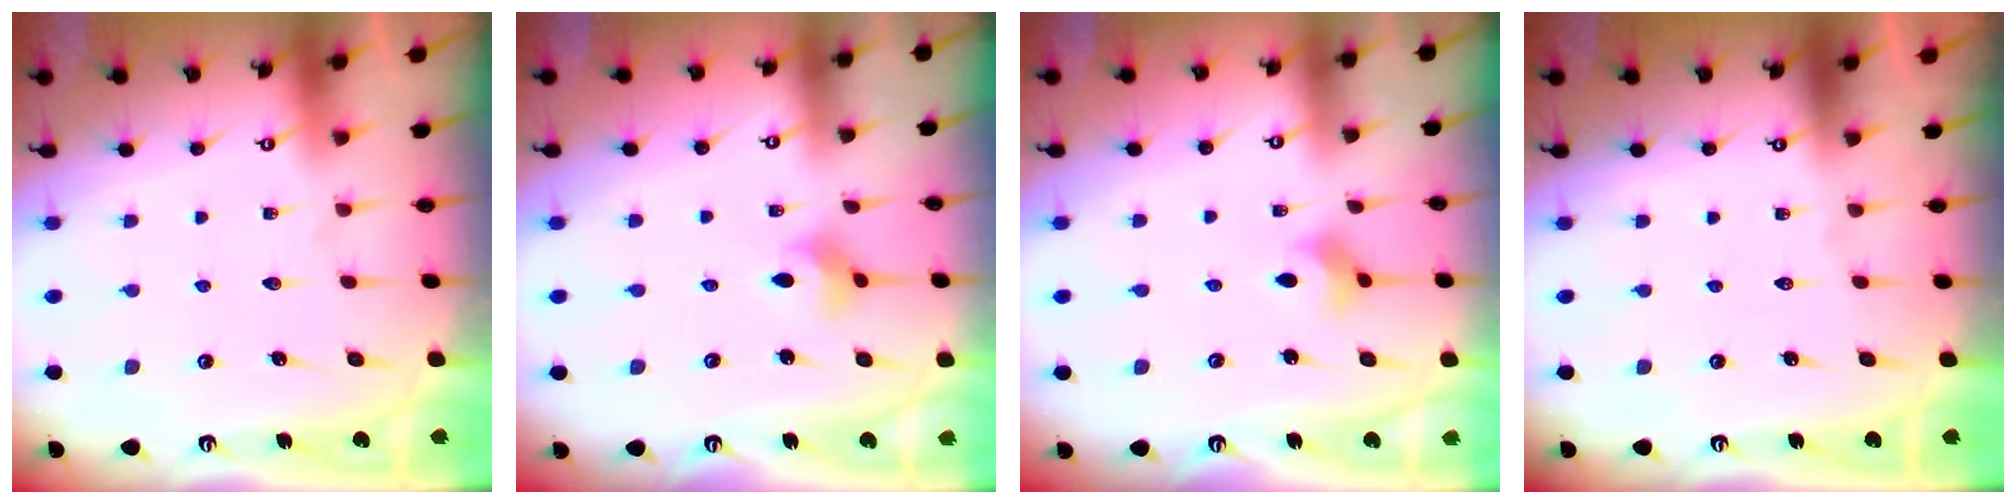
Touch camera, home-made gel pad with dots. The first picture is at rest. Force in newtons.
{"total": 3.0, "press": 3.0, "slide": 0.3}
{"total": 2.7, "press": 2.6, "slide": 0.6}
{"total": 0.0}